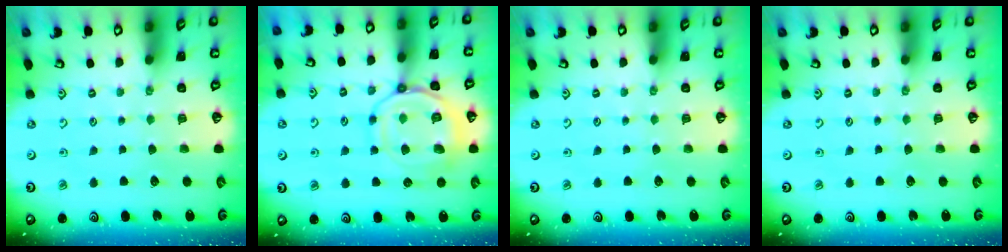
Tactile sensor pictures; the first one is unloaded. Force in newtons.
{"total": 13.6, "press": 13.6, "slide": 1.3}
{"total": 0.0}
{"total": 0.0}